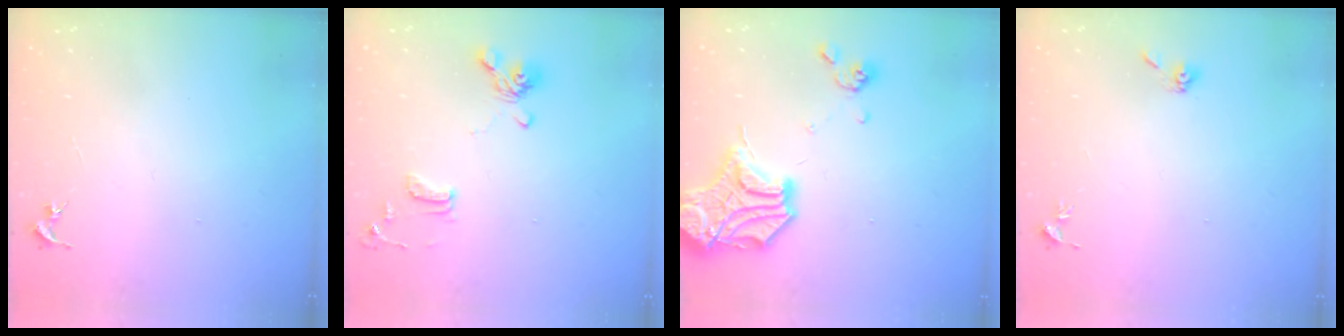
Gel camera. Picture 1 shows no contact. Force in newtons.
{"total": 12.3, "press": 12.2, "slide": 1.8}
{"total": 19.9, "press": 19.8, "slide": 2.6}
{"total": 5.3, "press": 5.2, "slide": 1.1}